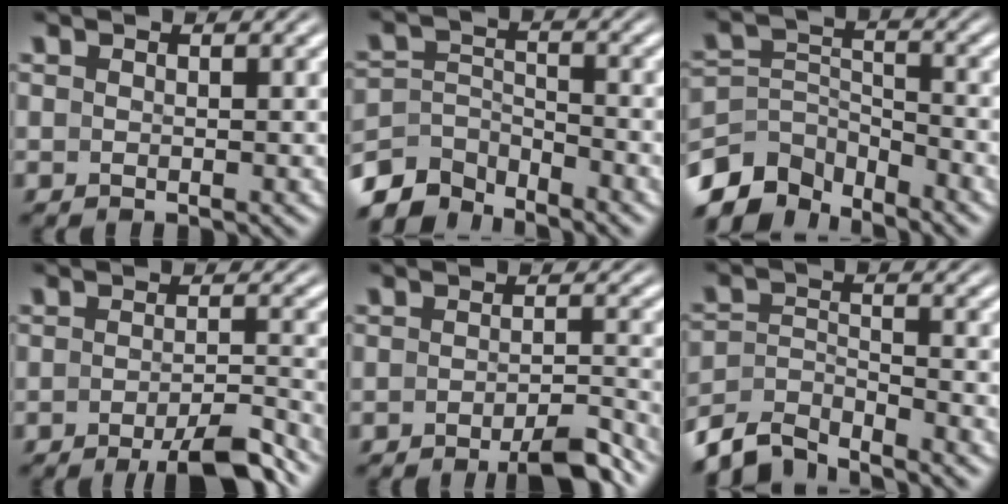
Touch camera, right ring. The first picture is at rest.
{"total": 5.8, "force": [-4.5, 3.0, 2.2], "torque": [-0.050, -0.031, -0.067]}
{"total": 9.0, "force": [-5.7, 5.8, 3.6], "torque": [-0.090, -0.056, -0.080]}
{"total": 5.2, "force": [-4.0, 0.5, 3.3], "torque": [-0.040, -0.007, -0.067]}
{"total": 4.1, "force": [-3.4, 0.2, 2.2], "torque": [-0.027, -0.006, -0.060]}
{"total": 5.7, "force": [-4.6, 2.6, 2.2], "torque": [-0.055, -0.031, -0.070]}